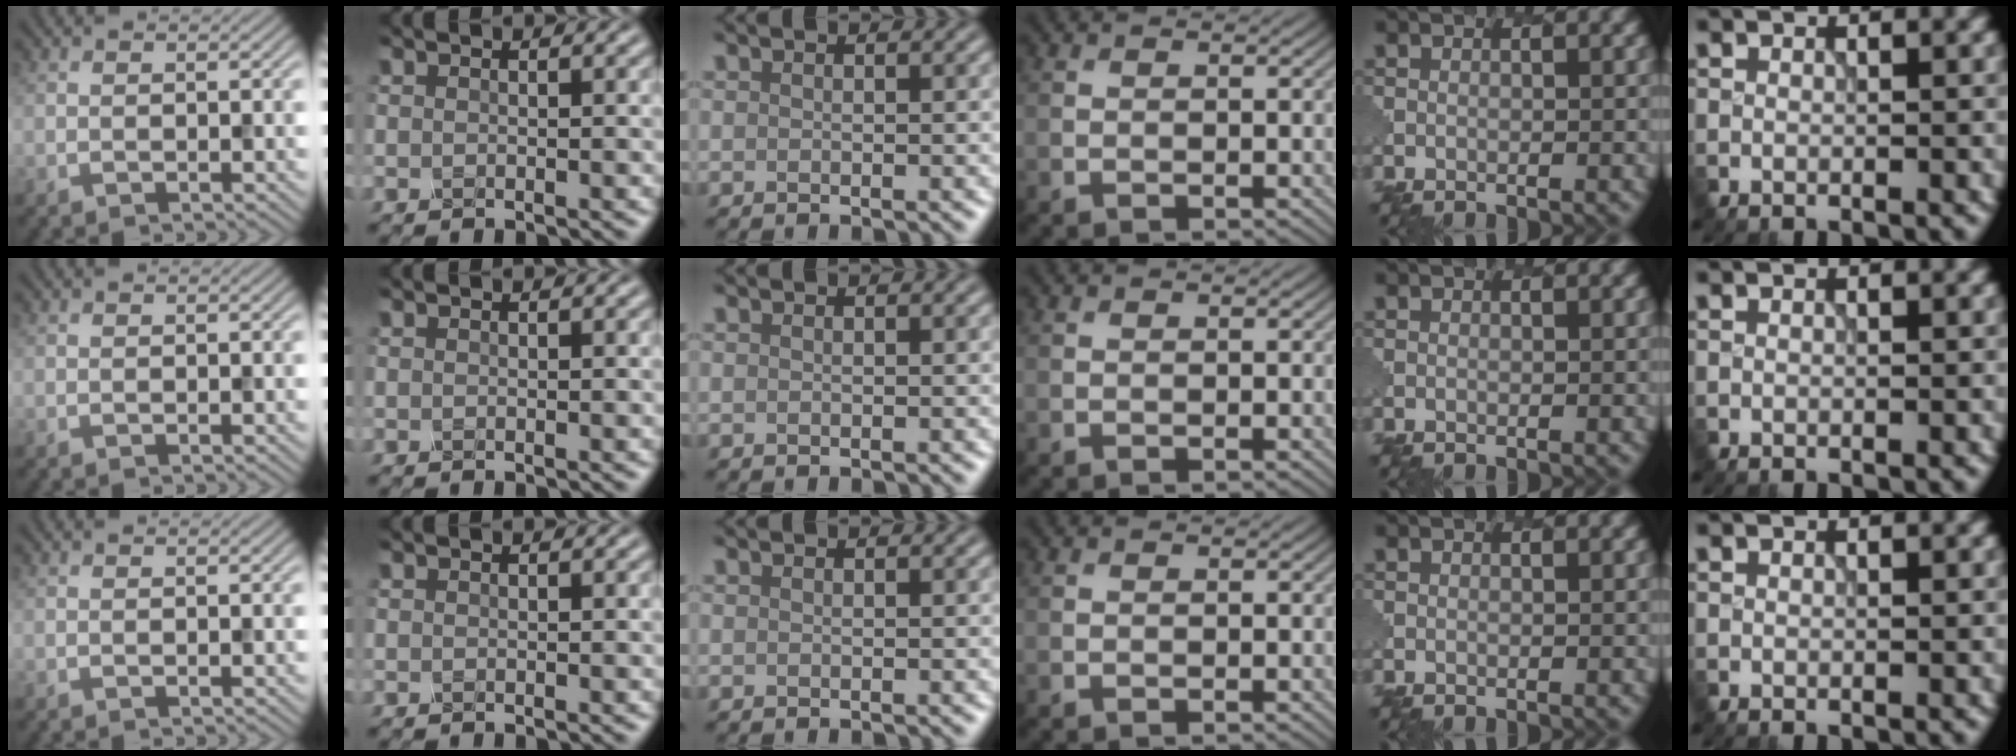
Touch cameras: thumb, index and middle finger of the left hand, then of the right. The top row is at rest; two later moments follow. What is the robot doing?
{"motion": "dispense", "object": "dispenser bottle"}